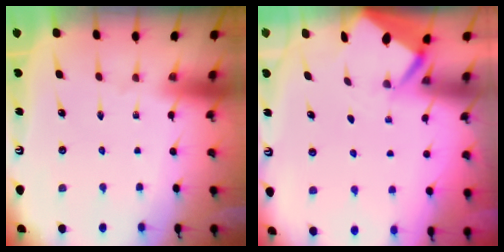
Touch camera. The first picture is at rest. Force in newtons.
{"total": 2.8, "press": 2.7, "slide": 0.3}